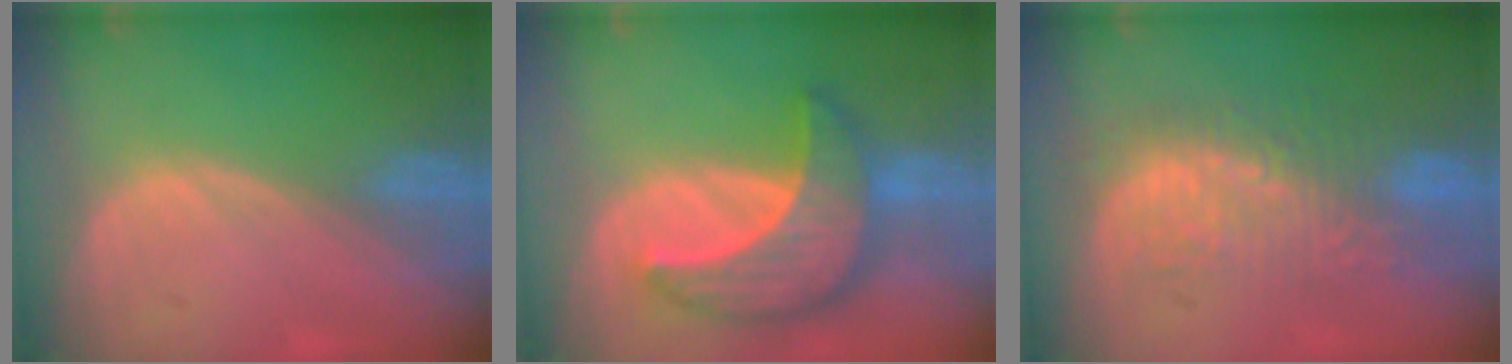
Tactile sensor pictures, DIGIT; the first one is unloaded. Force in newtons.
{"total": 10.0, "press": 10.0, "slide": 0.8}
{"total": 9.3, "press": 9.0, "slide": 2.3}